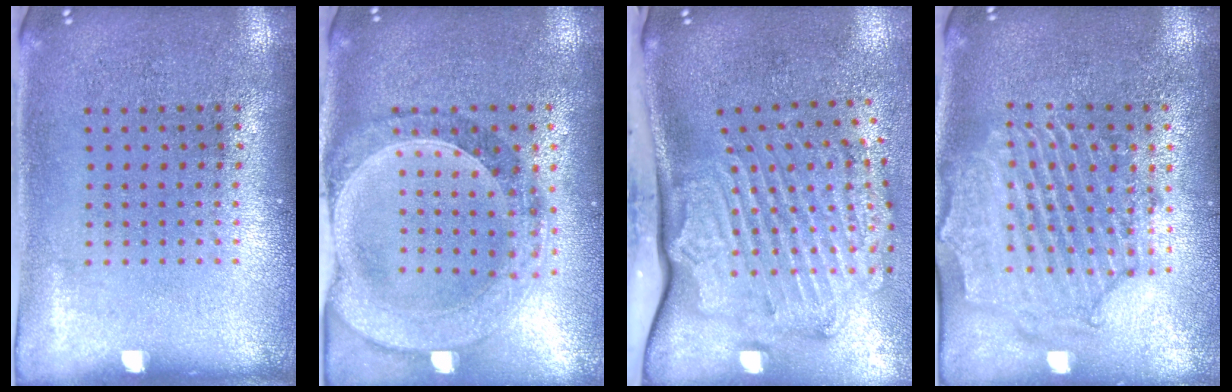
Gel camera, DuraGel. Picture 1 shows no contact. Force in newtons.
{"total": 1.5, "press": 1.4, "slide": 0.4}
{"total": 2.8, "press": 2.3, "slide": 1.7}
{"total": 2.3, "press": 2.1, "slide": 0.8}